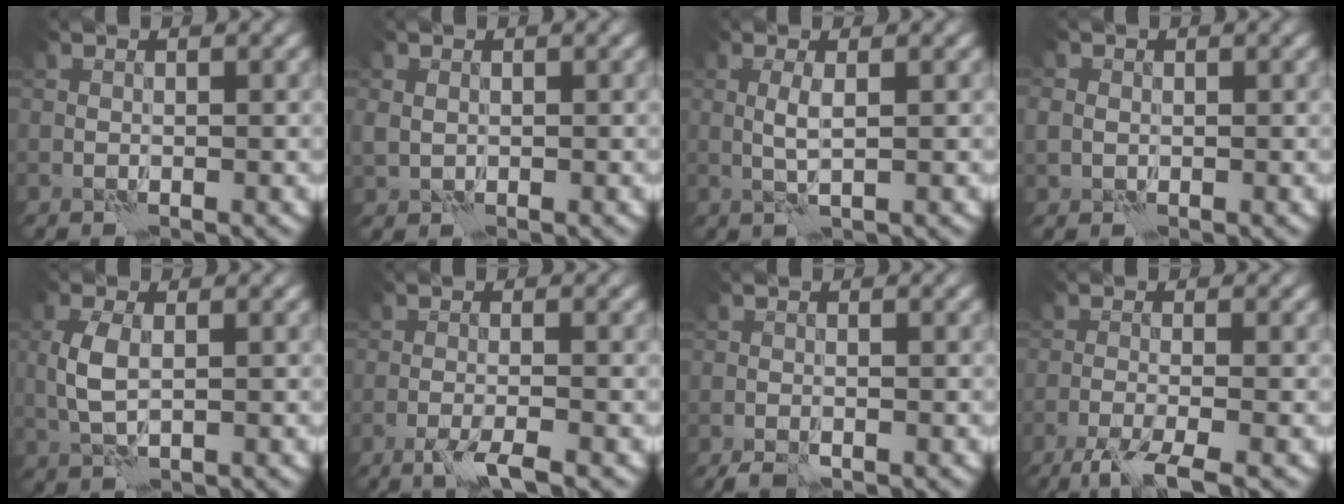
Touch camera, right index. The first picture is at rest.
{"total": 1.5, "force": [0.1, 1.3, 0.7], "torque": [-0.017, -0.004, 0.002]}
{"total": 1.6, "force": [0.4, 0.1, 1.5], "torque": [-0.037, 0.002, 0.005]}
{"total": 2.0, "force": [0.2, 1.8, 0.8], "torque": [-0.013, 0.005, -0.001]}
{"total": 3.1, "force": [0.2, 1.6, 2.7], "torque": [-0.067, 0.001, 0.005]}
{"total": 2.7, "force": [-1.9, 0.1, 2.0], "torque": [-0.041, -0.001, -0.043]}
{"total": 1.8, "force": [-1.3, 0.5, 1.1], "torque": [-0.026, -0.003, -0.026]}
{"total": 4.8, "force": [-3.4, 0.6, 3.3], "torque": [-0.058, -0.006, -0.072]}